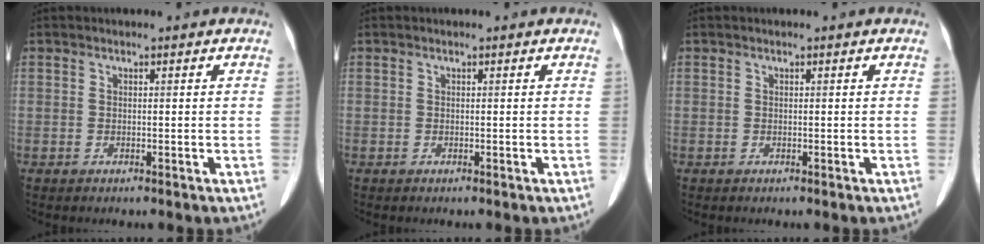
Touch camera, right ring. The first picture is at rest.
{"total": 0.0}
{"total": 0.0}